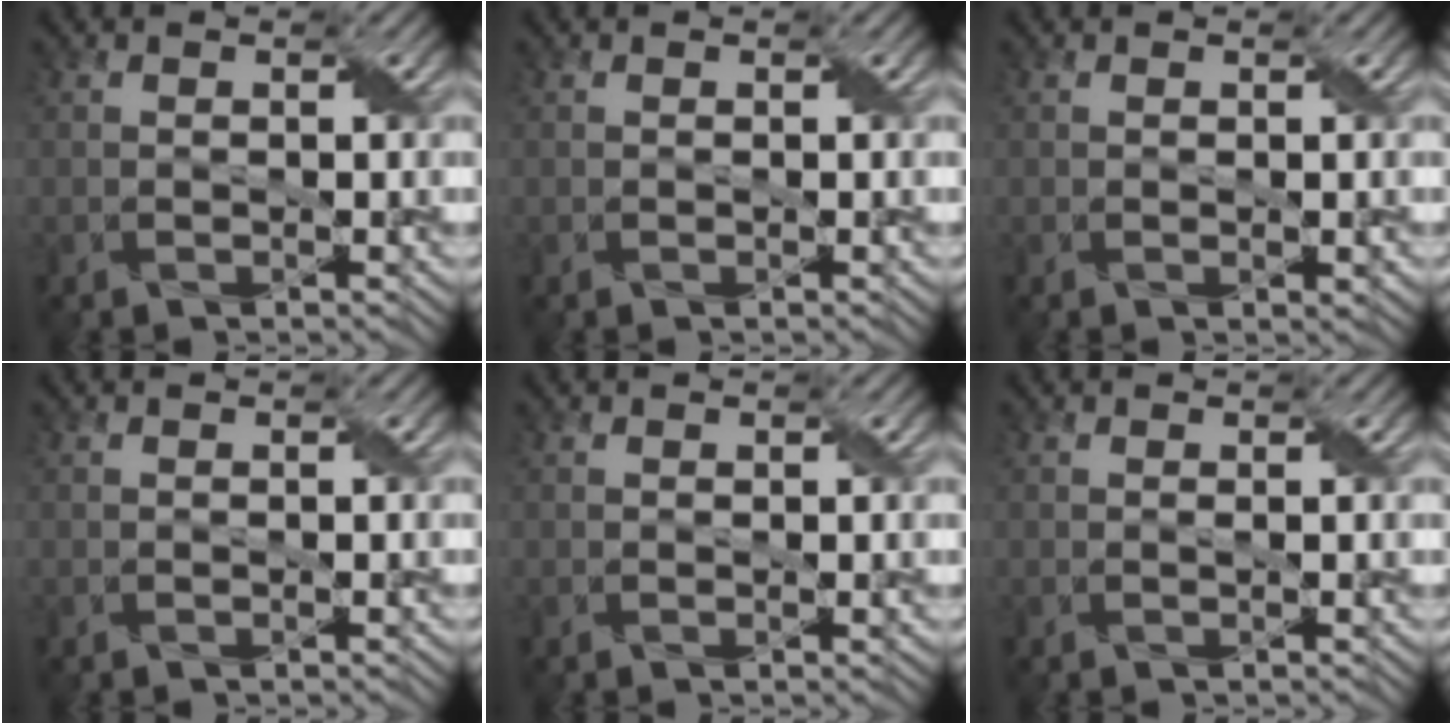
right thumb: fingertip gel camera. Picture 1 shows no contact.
{"total": 0.0}
{"total": 0.6, "force": [0.0, 0.3, 0.5], "torque": [-0.007, -0.001, 0.002]}
{"total": 0.0}
{"total": 0.0}
{"total": 0.0}